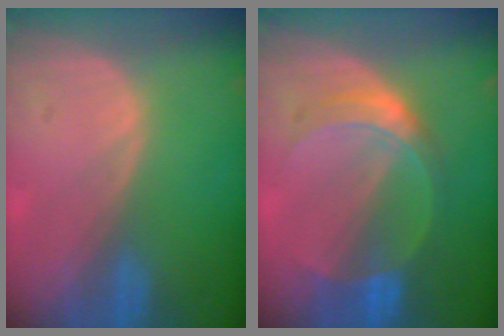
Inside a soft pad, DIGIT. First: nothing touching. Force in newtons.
{"total": 5.9, "press": 5.9, "slide": 0.1}